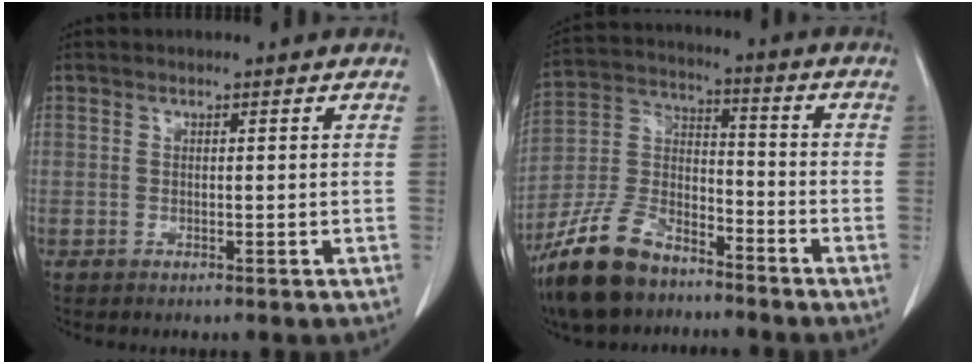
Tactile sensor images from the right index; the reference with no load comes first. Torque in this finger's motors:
{"motor_torque": [-0.17, -0.20, -0.23, -0.18]}